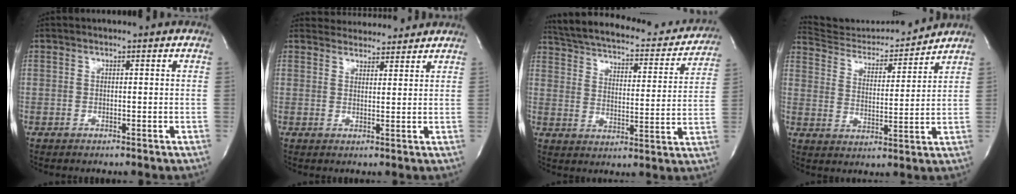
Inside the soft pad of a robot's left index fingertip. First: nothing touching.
{"total": 6.8, "force": [6.6, 1.5, 0.7], "torque": [-0.008, 0.016, 0.085]}
{"total": 23.1, "force": [20.4, 6.8, 8.6], "torque": [-0.147, -0.003, 0.264]}
{"total": 13.0, "force": [12.9, 0.7, 1.5], "torque": [-0.027, -0.012, 0.213]}